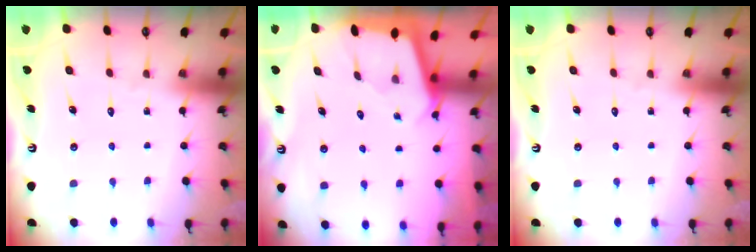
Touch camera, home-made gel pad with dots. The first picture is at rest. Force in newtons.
{"total": 1.9, "press": 1.9, "slide": 0.2}
{"total": 0.0}